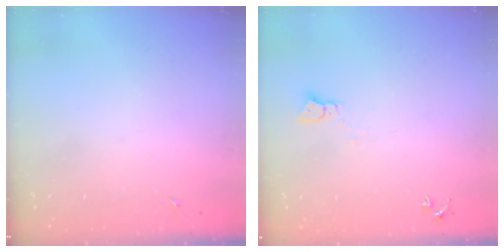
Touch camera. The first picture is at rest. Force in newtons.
{"total": 3.1, "press": 3.1, "slide": 0.1}